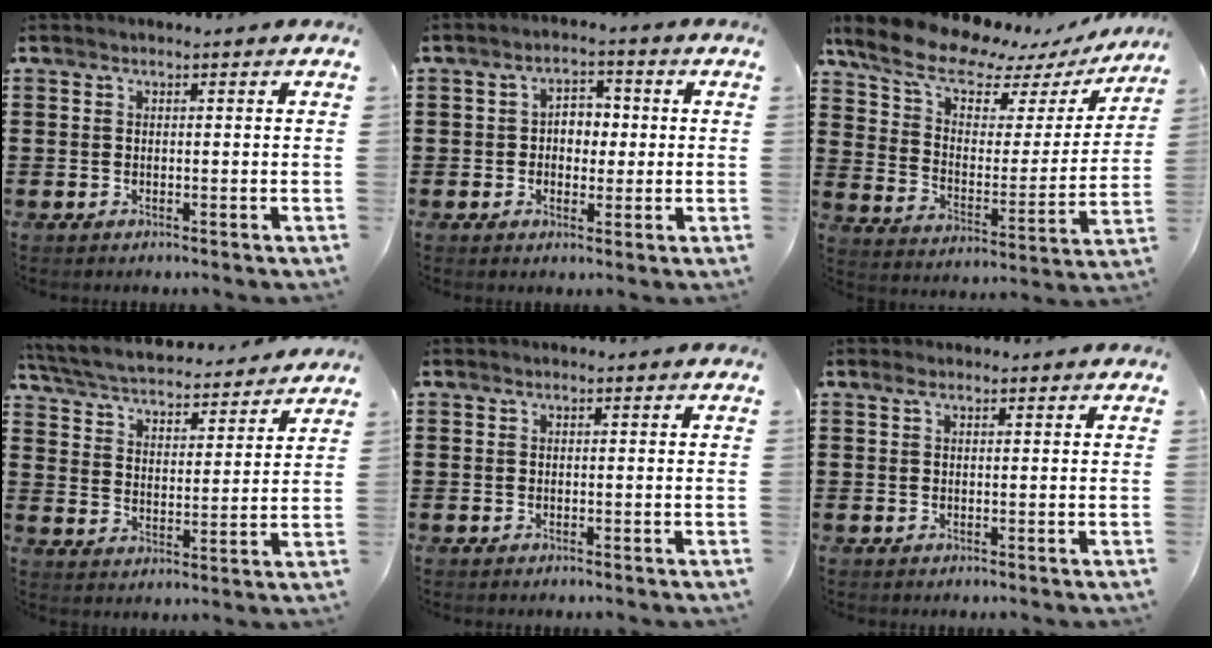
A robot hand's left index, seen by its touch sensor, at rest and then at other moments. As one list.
[{"total": 3.9, "force": [-0.5, 3.0, 2.4], "torque": [-0.047, 0.009, -0.017]}, {"total": 10.8, "force": [8.5, 4.1, 5.3], "torque": [-0.125, -0.048, 0.146]}, {"total": 4.3, "force": [4.2, 0.3, 0.6], "torque": [-0.036, -0.032, 0.066]}, {"total": 0.0}, {"total": 0.8, "force": [0.3, 0.5, 0.5], "torque": [-0.011, 0.004, 0.005]}]